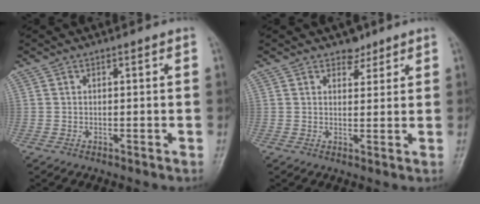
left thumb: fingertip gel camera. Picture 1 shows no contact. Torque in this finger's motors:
{"motor_torque": [0.51, 0.08, 0.08, -0.18, 0.02]}